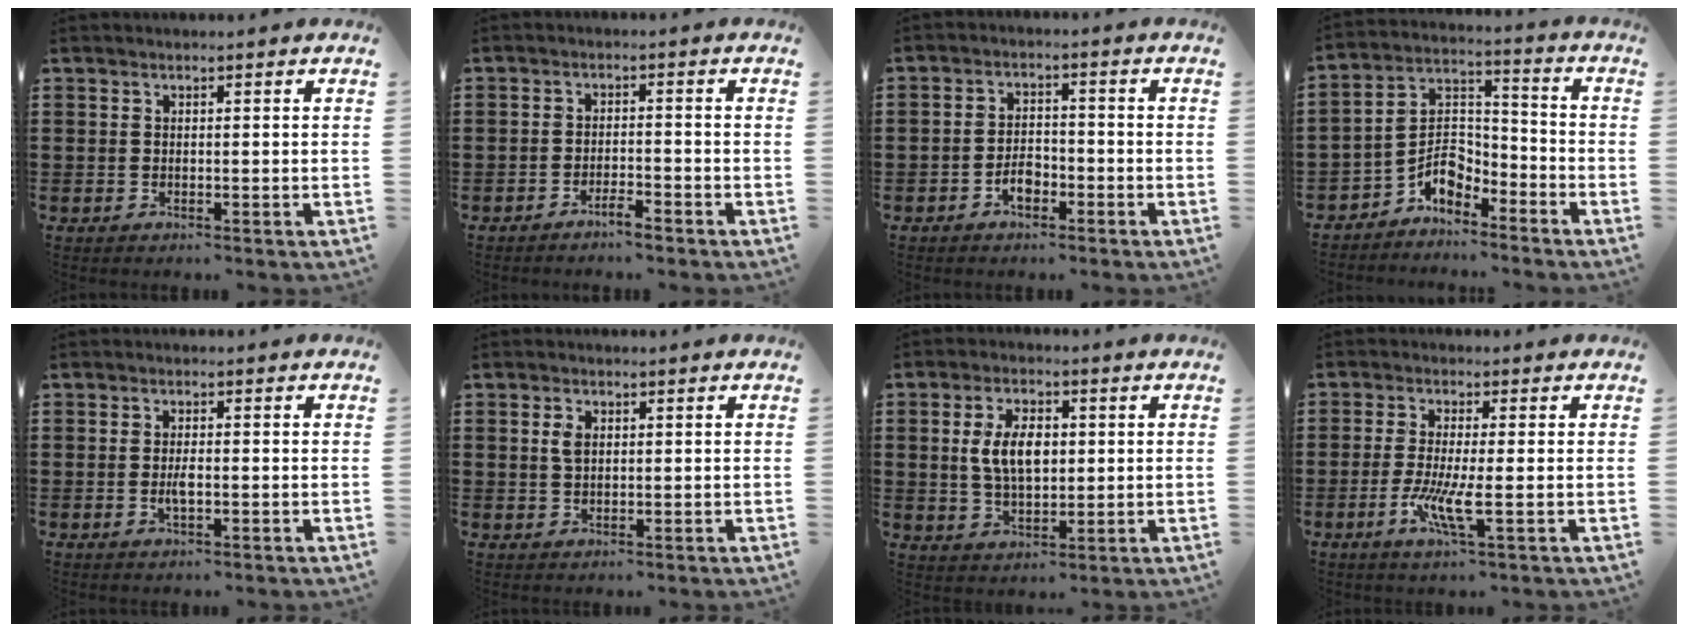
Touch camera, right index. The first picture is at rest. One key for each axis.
{"total": 2.4, "fx": -2.2, "fy": 0.1, "fz": 1.0, "tx": -0.022, "ty": 0.000, "tz": -0.042}
{"total": 3.3, "fx": -1.9, "fy": 1.8, "fz": 2.0, "tx": -0.044, "ty": 0.002, "tz": -0.040}
{"total": 5.9, "fx": -4.2, "fy": 3.2, "fz": 2.6, "tx": -0.059, "ty": 0.002, "tz": -0.087}
{"total": 2.2, "fx": -0.5, "fy": 0.6, "fz": 2.1, "tx": -0.045, "ty": -0.003, "tz": -0.012}
{"total": 2.3, "fx": 0.6, "fy": 1.2, "fz": 1.8, "tx": -0.039, "ty": 0.006, "tz": 0.010}
{"total": 7.1, "fx": 0.8, "fy": 4.0, "fz": 5.9, "tx": -0.111, "ty": 0.005, "tz": 0.007}
{"total": 5.7, "fx": -1.8, "fy": 0.5, "fz": 5.4, "tx": -0.111, "ty": -0.017, "tz": -0.037}